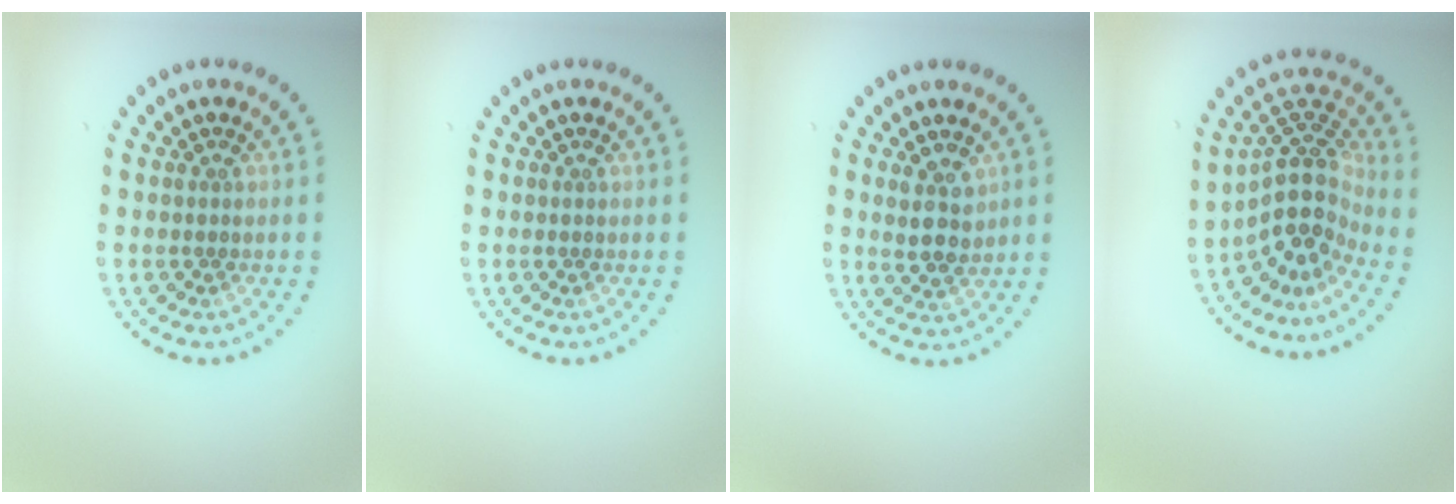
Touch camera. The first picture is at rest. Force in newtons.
{"total": 0.0}
{"total": 2.7, "press": 2.5, "slide": 1.0}
{"total": 5.2, "press": 3.7, "slide": 3.6}